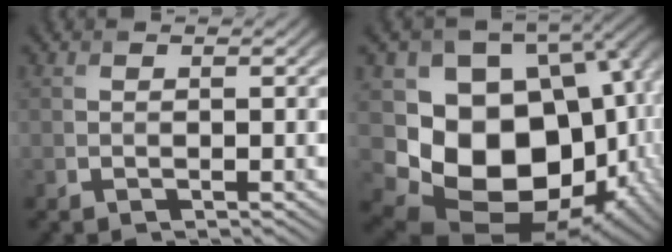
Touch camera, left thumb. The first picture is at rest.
{"total": 17.9, "force": [-1.3, 14.2, 11.0], "torque": [-0.193, -0.058, 0.013]}